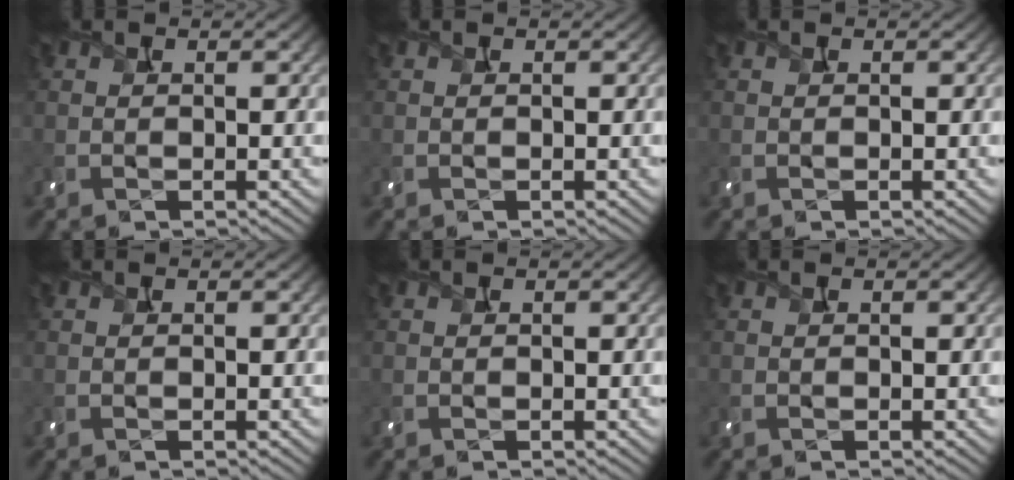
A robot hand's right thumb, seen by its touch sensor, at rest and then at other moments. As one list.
[{"total": 0.0}, {"total": 0.0}, {"total": 0.0}, {"total": 0.0}, {"total": 0.0}]